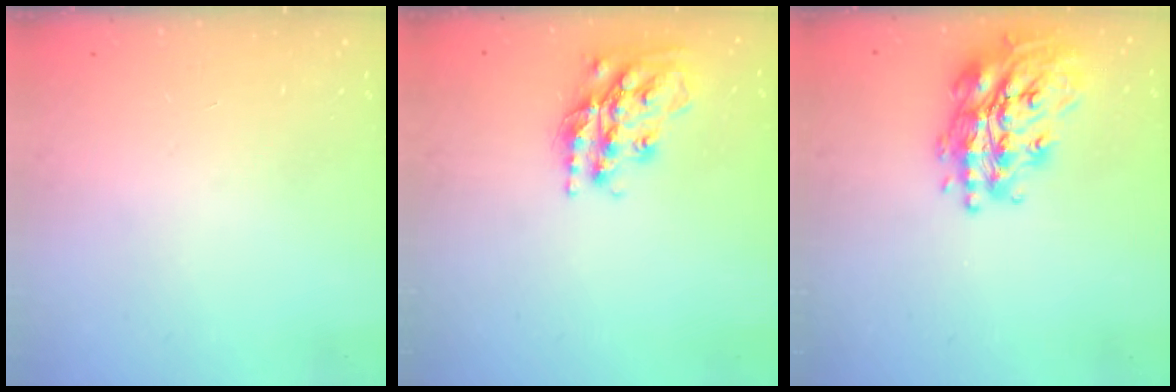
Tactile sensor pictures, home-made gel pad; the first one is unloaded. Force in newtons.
{"total": 18.7, "press": 18.6, "slide": 1.5}
{"total": 21.0, "press": 20.9, "slide": 1.5}